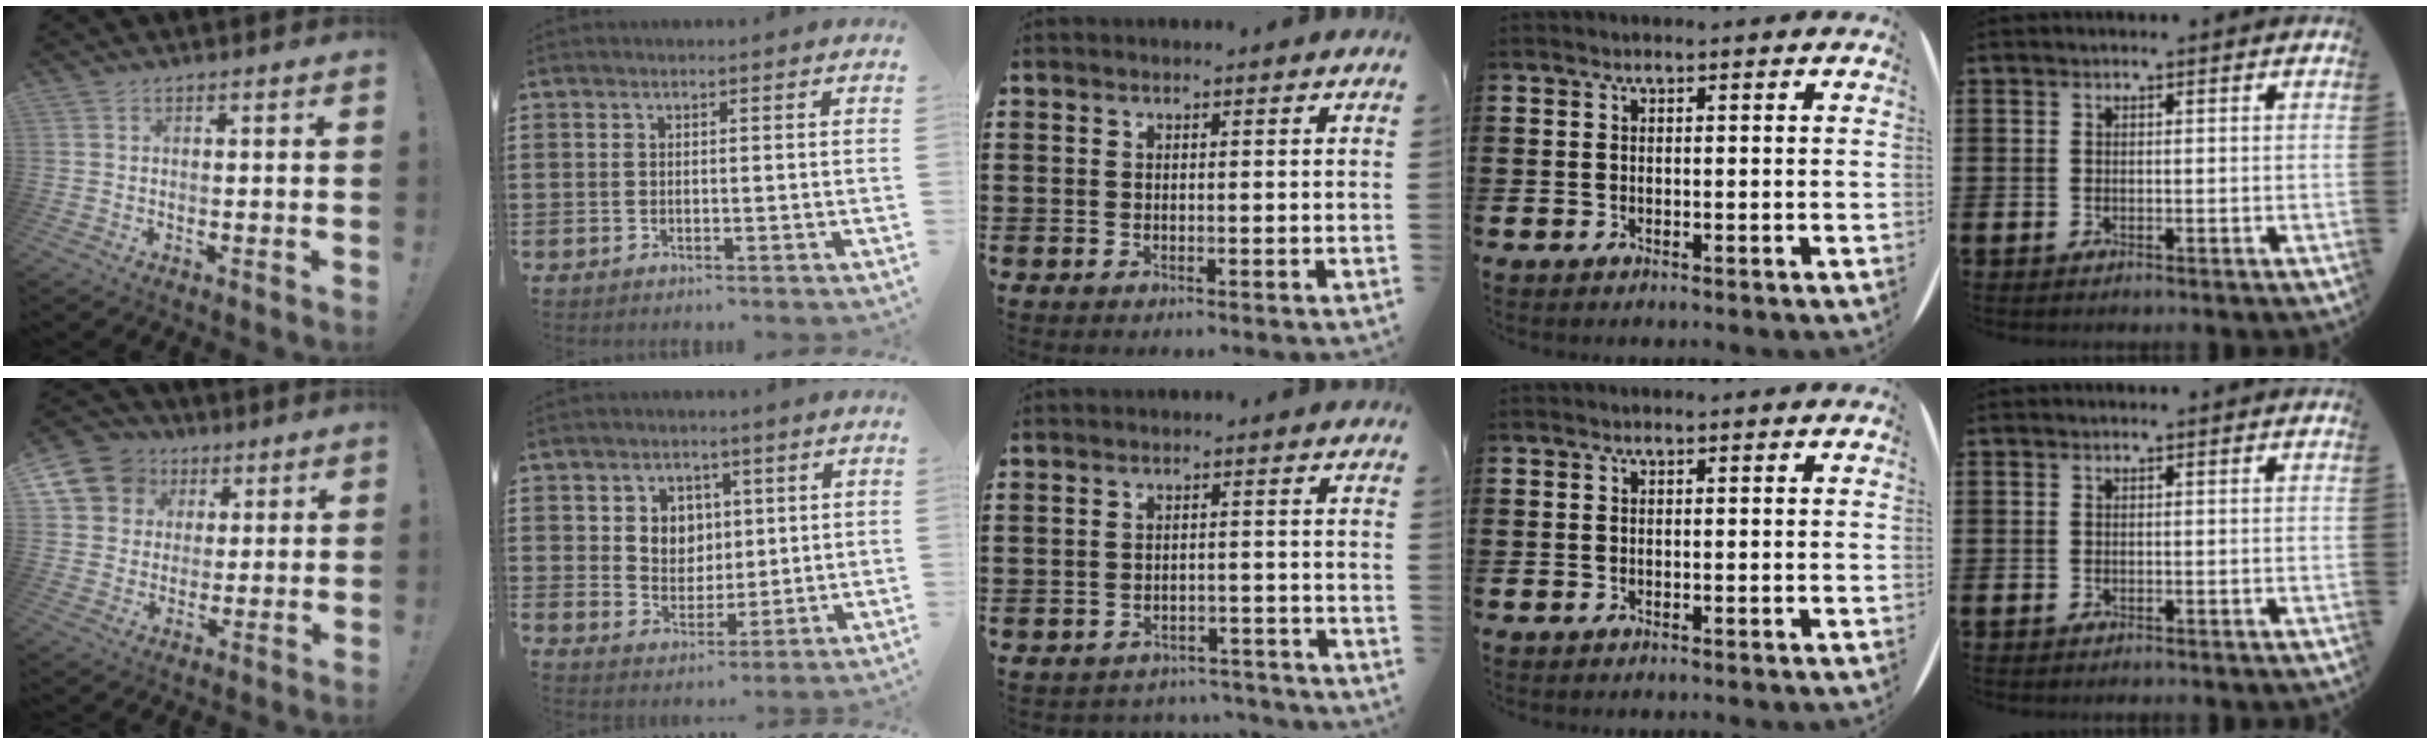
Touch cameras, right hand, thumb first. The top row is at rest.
{"thumb": {"total": 12.0, "force": [4.8, 10.3, 3.9], "torque": [-0.054, -0.024, 0.099]}, "index": {"total": 4.6, "force": [1.8, 4.1, 1.1], "torque": [-0.034, 0.008, 0.031]}, "middle": {"total": 3.0, "force": [-2.9, 0.4, -0.1], "torque": [-0.006, 0.000, -0.064]}}